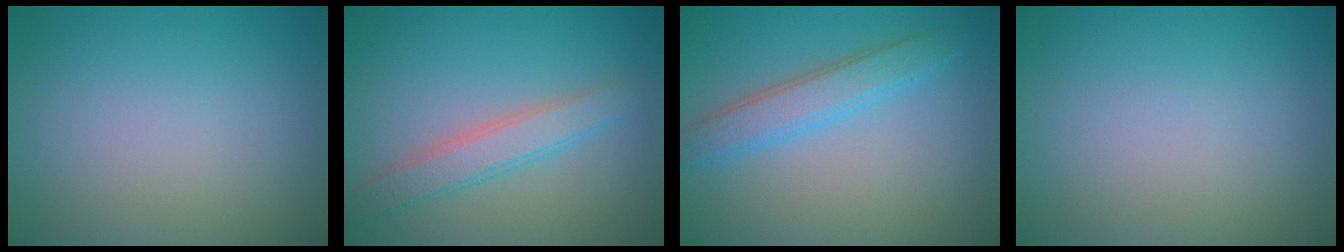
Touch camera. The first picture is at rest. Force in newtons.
{"total": 3.1, "press": 3.1, "slide": 0.1}
{"total": 3.3, "press": 3.3, "slide": 0.1}
{"total": 0.0}